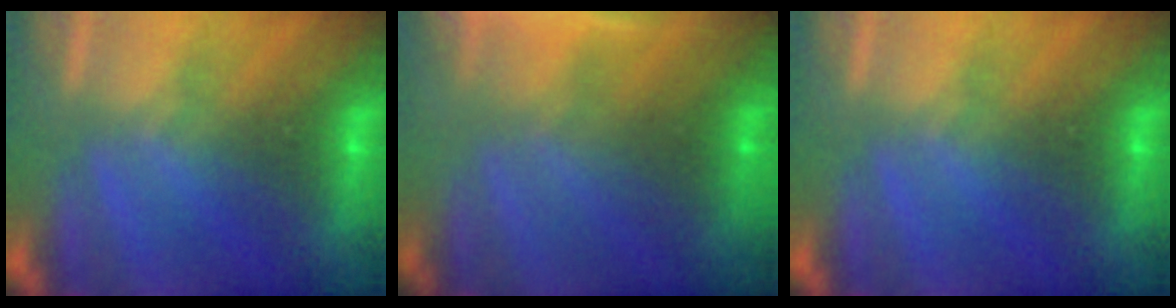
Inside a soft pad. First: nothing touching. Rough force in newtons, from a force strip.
{"total": 8.3}
{"total": 0.0}